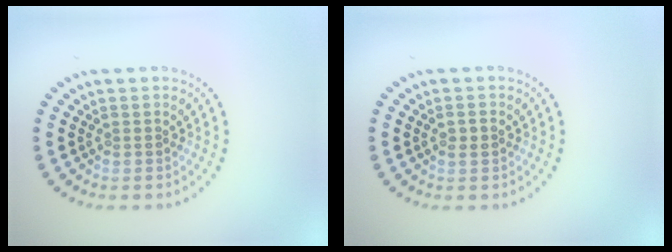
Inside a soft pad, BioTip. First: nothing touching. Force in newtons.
{"total": 1.1, "press": 1.1, "slide": 0.3}